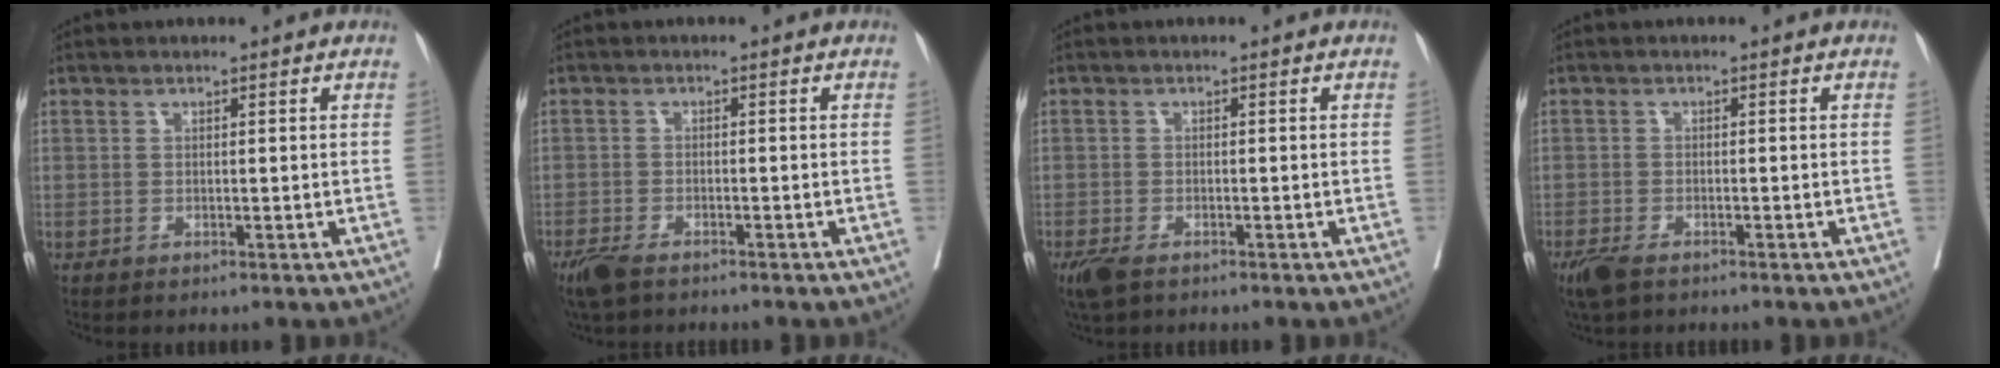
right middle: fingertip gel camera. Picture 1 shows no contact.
{"total": 4.6, "force": [-3.6, 1.2, 2.7], "torque": [-0.051, -0.011, -0.061]}
{"total": 3.8, "force": [-2.6, 1.4, 2.3], "torque": [-0.050, -0.011, -0.043]}
{"total": 4.1, "force": [-3.0, 1.3, 2.5], "torque": [-0.050, -0.011, -0.050]}